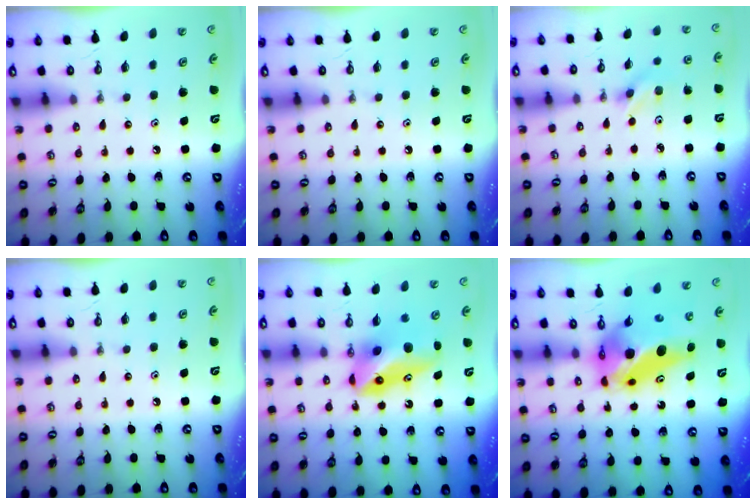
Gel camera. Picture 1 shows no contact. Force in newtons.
{"total": 0.0}
{"total": 2.2, "press": 2.1, "slide": 0.7}
{"total": 0.0}
{"total": 9.2, "press": 9.1, "slide": 1.2}
{"total": 11.5, "press": 11.2, "slide": 2.4}